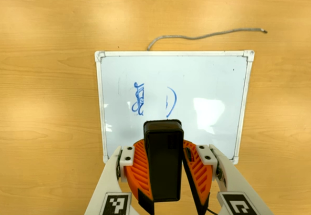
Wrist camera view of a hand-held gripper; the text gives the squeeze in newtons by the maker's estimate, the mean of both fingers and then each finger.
{"total": 10.2, "left": 10.6, "right": 9.8}